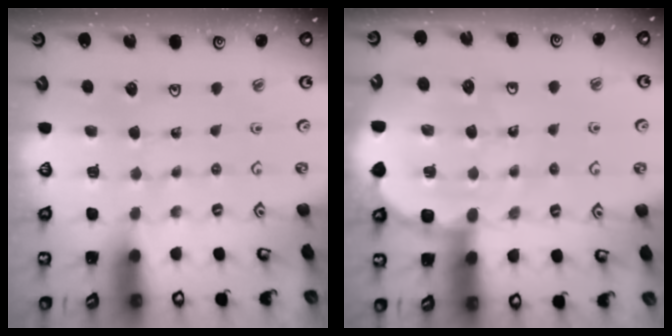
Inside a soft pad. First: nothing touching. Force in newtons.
{"total": 9.0, "press": 8.7, "slide": 2.1}